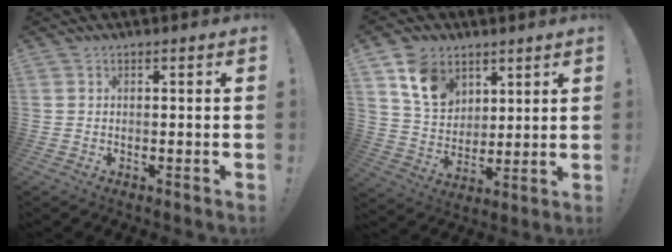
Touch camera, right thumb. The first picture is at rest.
{"total": 12.6, "force": [7.3, 8.8, 5.3], "torque": [-0.103, -0.028, 0.147]}